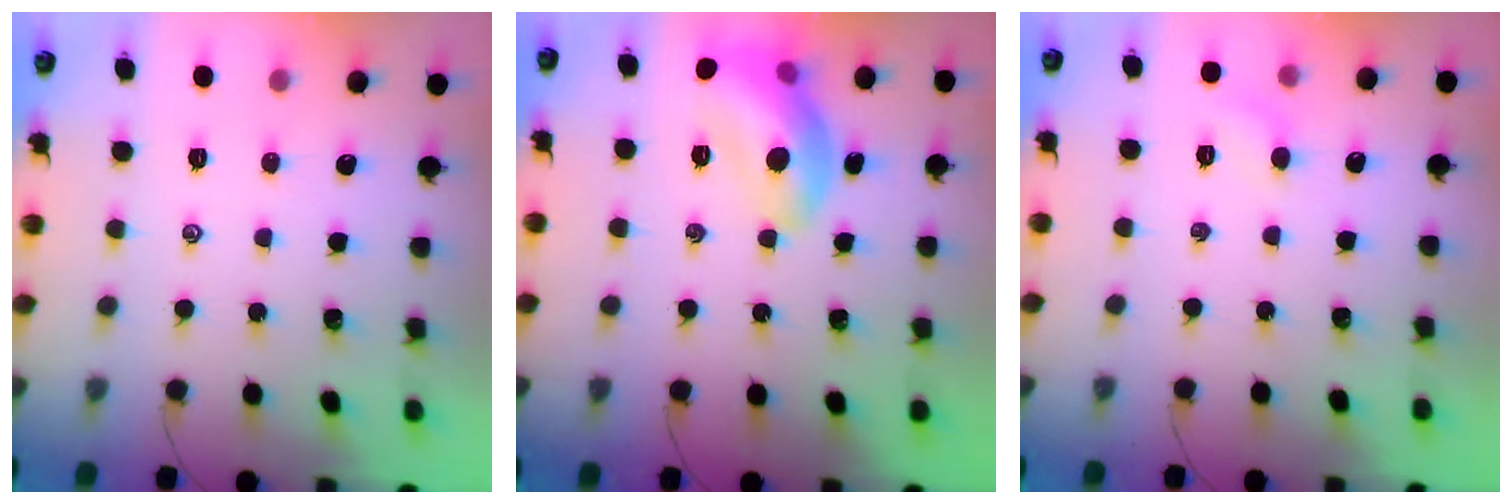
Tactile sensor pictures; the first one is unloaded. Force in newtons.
{"total": 12.5, "press": 12.4, "slide": 0.9}
{"total": 4.9, "press": 4.7, "slide": 1.5}